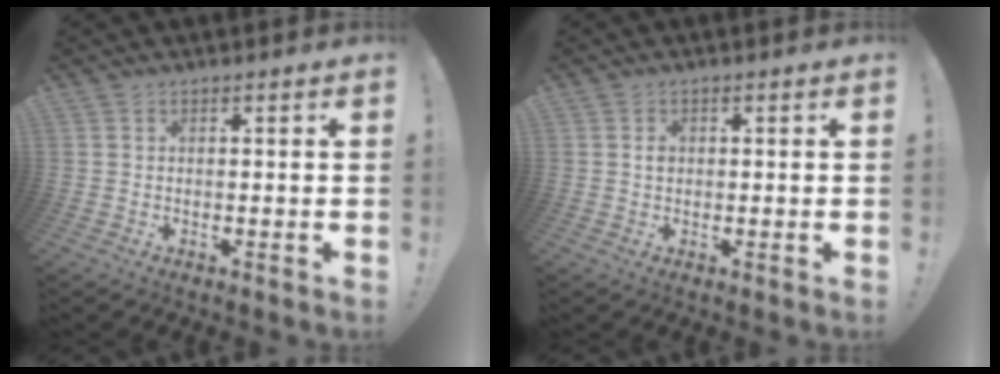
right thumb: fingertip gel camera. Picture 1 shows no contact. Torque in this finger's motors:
{"motor_torque": [0.27, 0.48, 0.10, -0.18, 0.00]}